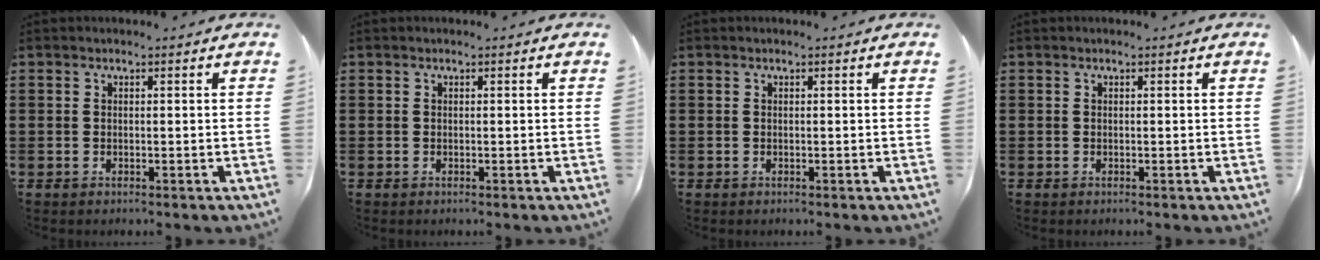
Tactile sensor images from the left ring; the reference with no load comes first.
{"total": 0.0}
{"total": 0.0}
{"total": 0.0}